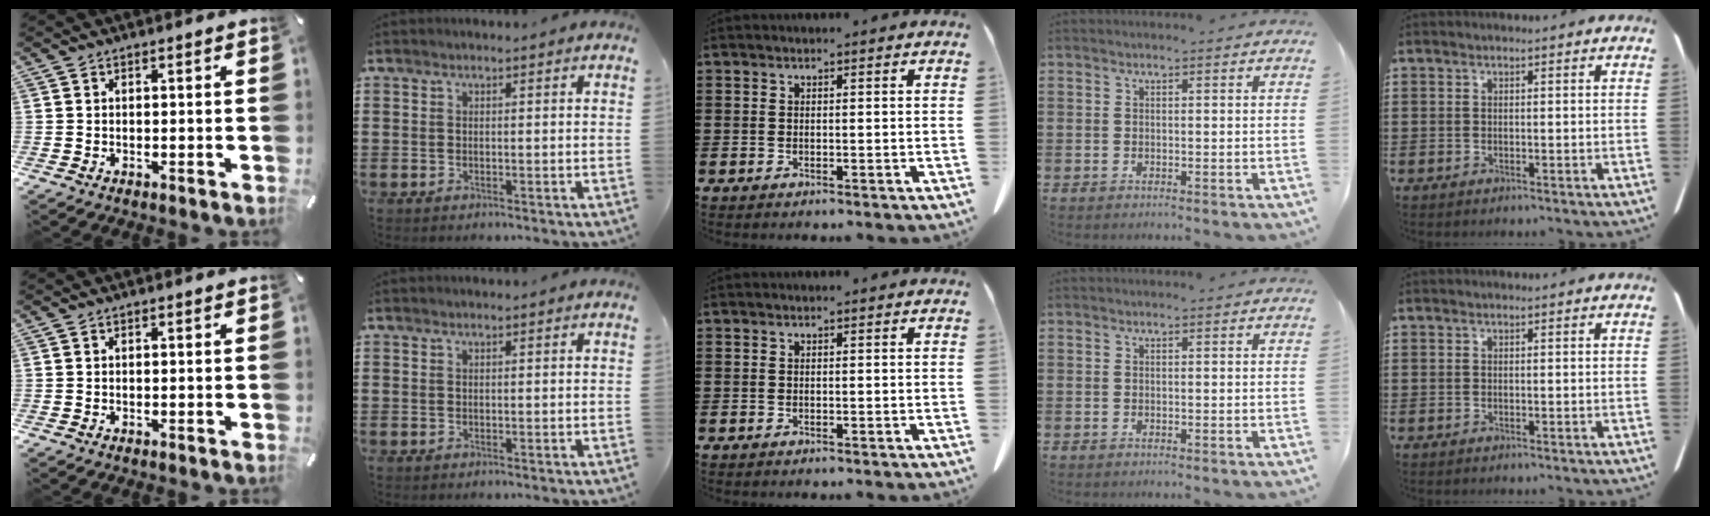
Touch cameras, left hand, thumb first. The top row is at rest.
{}